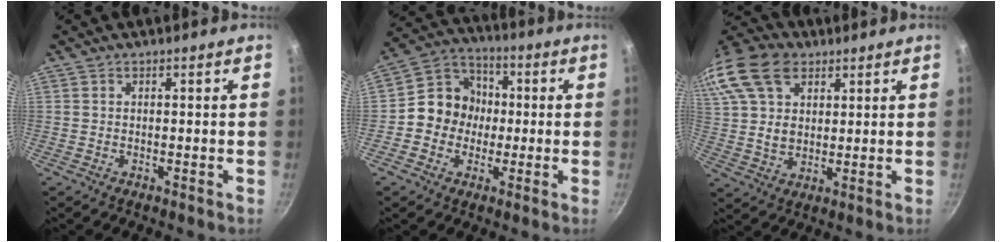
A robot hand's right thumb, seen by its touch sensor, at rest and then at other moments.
{"total": 10.5, "force": [-0.9, 9.6, 4.3], "torque": [-0.029, 0.025, -0.037]}
{"total": 23.8, "force": [11.0, 16.0, 13.7], "torque": [-0.315, 0.033, 0.201]}